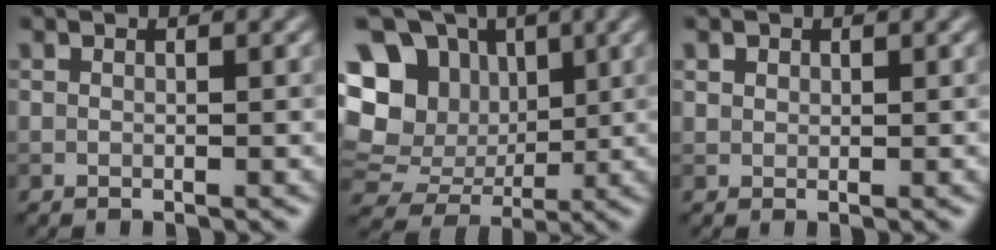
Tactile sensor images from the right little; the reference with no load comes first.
{"total": 15.7, "force": [3.4, 13.4, 7.5], "torque": [-0.173, 0.035, 0.044]}
{"total": 0.9, "force": [0.6, 0.7, 0.2], "torque": [-0.002, -0.002, 0.010]}